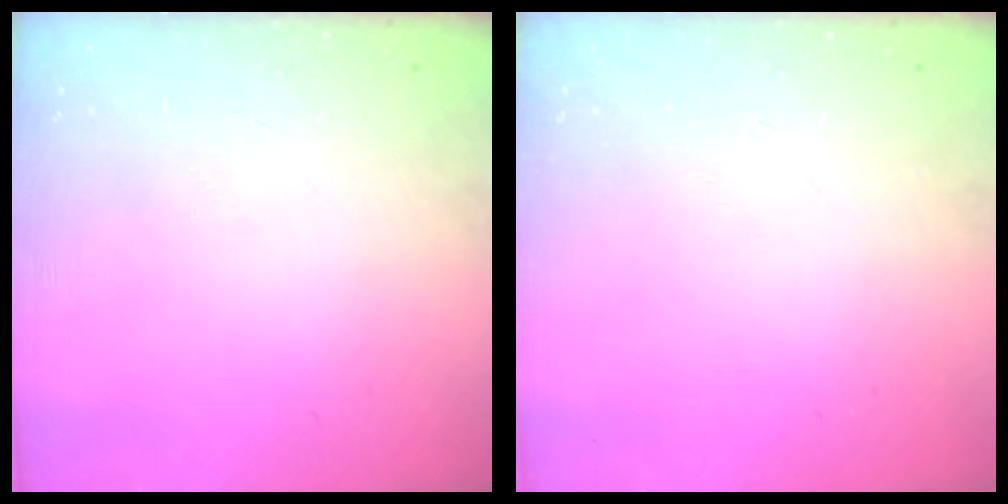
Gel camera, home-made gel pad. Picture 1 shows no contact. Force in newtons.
{"total": 0.0}